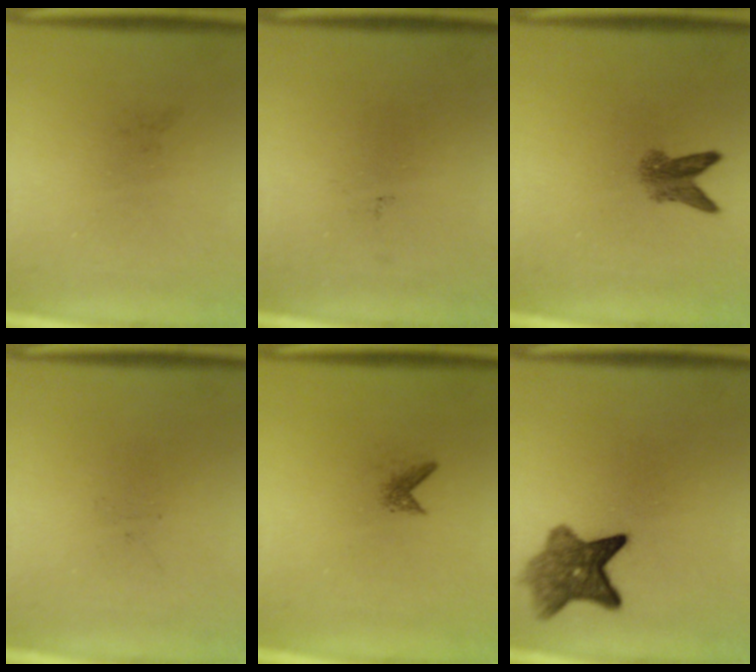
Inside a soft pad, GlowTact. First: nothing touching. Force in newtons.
{"total": 0.0}
{"total": 3.3}
{"total": 0.0}
{"total": 1.1}
{"total": 6.8}